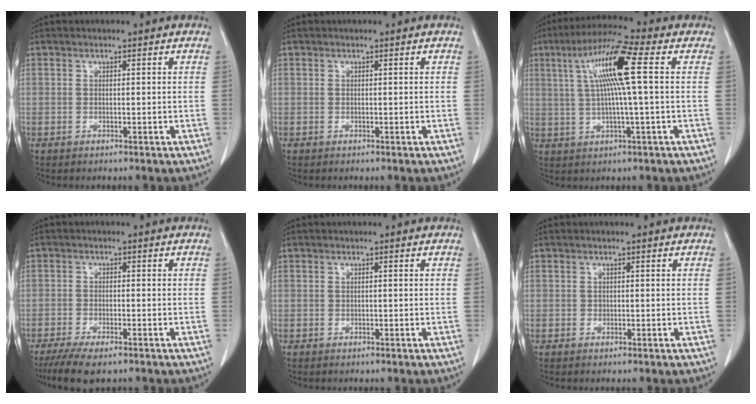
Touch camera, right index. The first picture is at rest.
{"total": 0.0}
{"total": 11.1, "force": [2.5, -0.4, 10.9], "torque": [-0.205, 0.020, 0.042]}
{"total": 7.2, "force": [-5.4, 2.0, 4.4], "torque": [-0.068, -0.014, -0.087]}
{"total": 0.0}
{"total": 0.0}